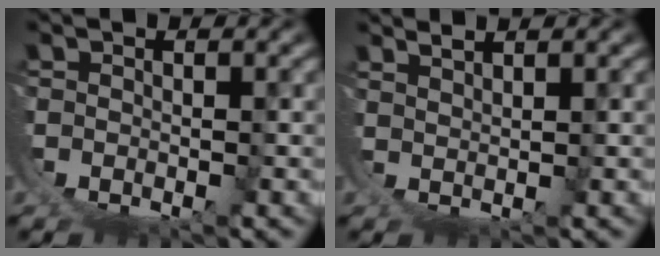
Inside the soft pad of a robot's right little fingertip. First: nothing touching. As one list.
[{"total": 2.1, "force": [1.8, -1.1, 0.3], "torque": [-0.001, 0.001, 0.036]}]